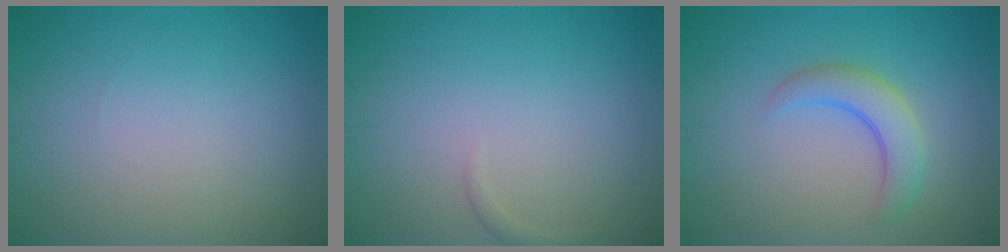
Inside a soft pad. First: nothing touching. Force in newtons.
{"total": 0.6, "press": 0.6, "slide": 0.1}
{"total": 3.2, "press": 3.2, "slide": 0.3}